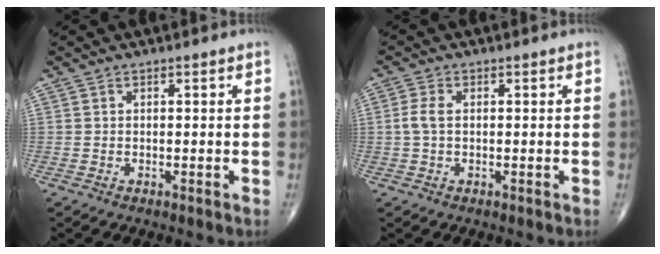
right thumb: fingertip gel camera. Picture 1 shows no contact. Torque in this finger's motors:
{"motor_torque": [-0.20, 0.20, 0.15, -0.13, 0.03]}